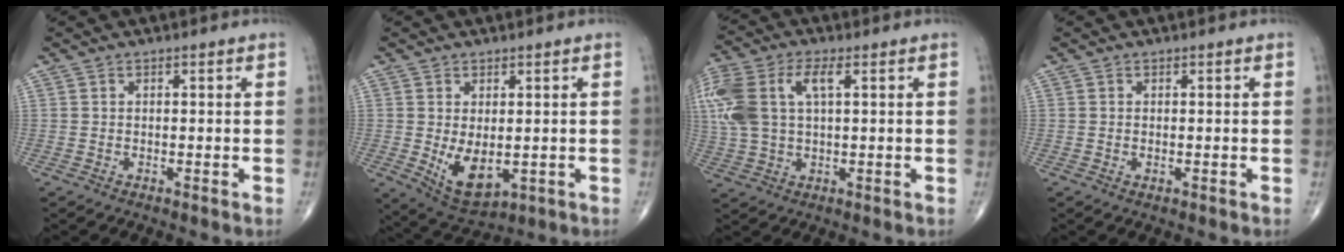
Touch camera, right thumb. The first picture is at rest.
{"total": 8.0, "force": [-0.8, 4.4, 6.7], "torque": [-0.101, -0.014, 0.006]}
{"total": 16.2, "force": [4.2, 8.6, 13.1], "torque": [-0.332, 0.024, 0.079]}
{"total": 0.5, "force": [-0.1, 0.2, 0.5], "torque": [-0.009, 0.000, 0.001]}